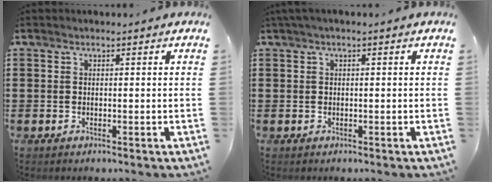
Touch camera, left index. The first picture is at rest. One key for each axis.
{"total": 0.8, "fx": -0.4, "fy": 0.0, "fz": 0.8, "tx": -0.011, "ty": -0.003, "tz": -0.006}